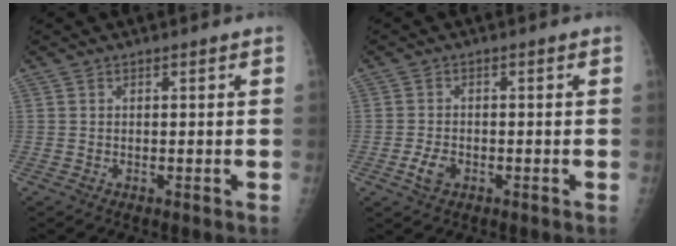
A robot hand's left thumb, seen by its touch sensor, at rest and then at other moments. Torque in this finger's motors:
{"motor_torque": [-0.30, 0.40, 0.39, 0.19, 0.01]}